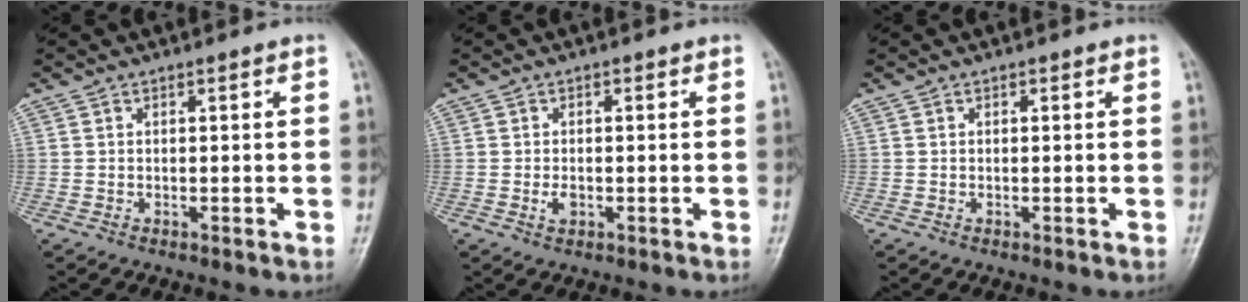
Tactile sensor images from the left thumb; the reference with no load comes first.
{"total": 1.9, "force": [-0.5, 1.3, 1.3], "torque": [-0.019, 0.000, -0.009]}
{"total": 0.0}